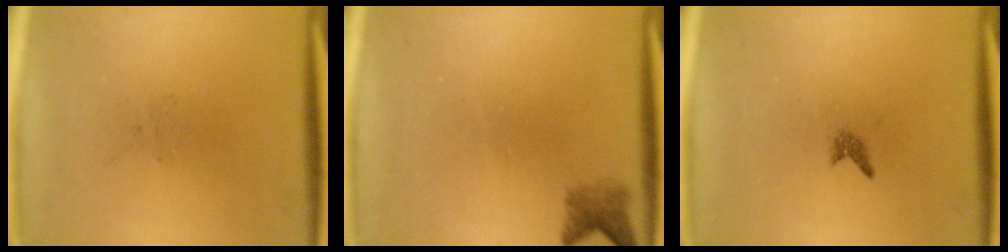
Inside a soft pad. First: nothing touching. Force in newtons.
{"total": 2.0}
{"total": 0.7}